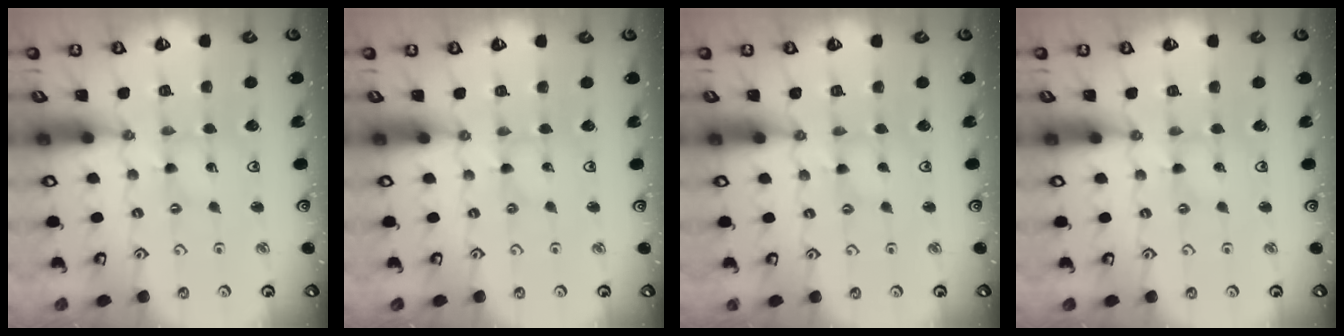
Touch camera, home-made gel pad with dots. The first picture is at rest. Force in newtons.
{"total": 0.0}
{"total": 0.0}
{"total": 0.0}